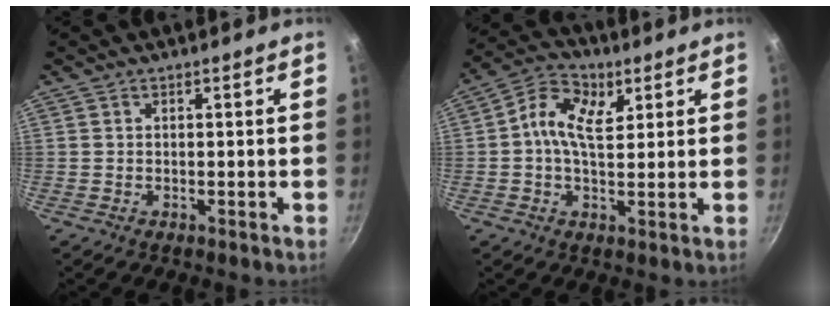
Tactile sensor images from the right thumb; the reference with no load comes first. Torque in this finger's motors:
{"motor_torque": [0.02, 0.02, 0.03, -0.03, 0.06]}